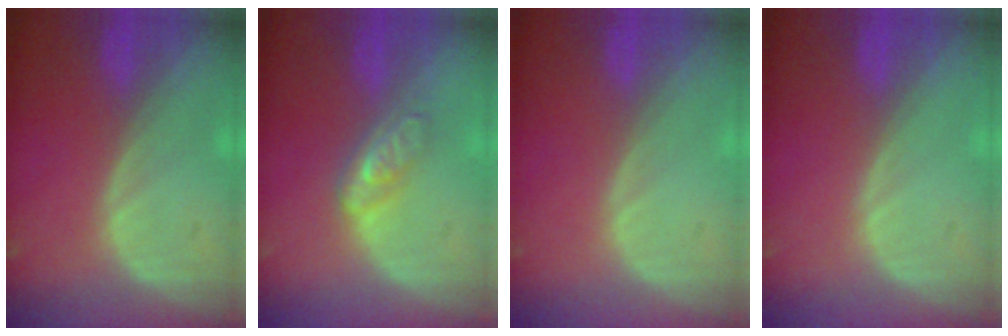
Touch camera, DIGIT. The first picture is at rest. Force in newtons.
{"total": 4.4, "press": 4.0, "slide": 2.0}
{"total": 0.0}
{"total": 0.0}